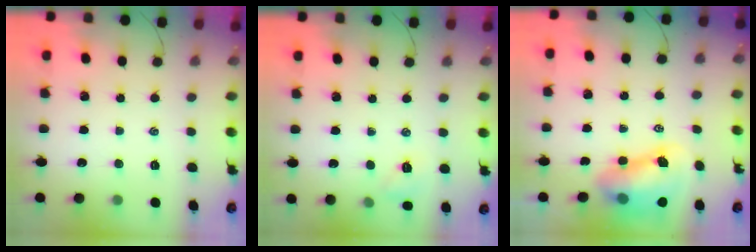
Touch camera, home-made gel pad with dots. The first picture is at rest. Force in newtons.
{"total": 6.1, "press": 5.9, "slide": 1.2}
{"total": 8.7, "press": 8.6, "slide": 1.7}